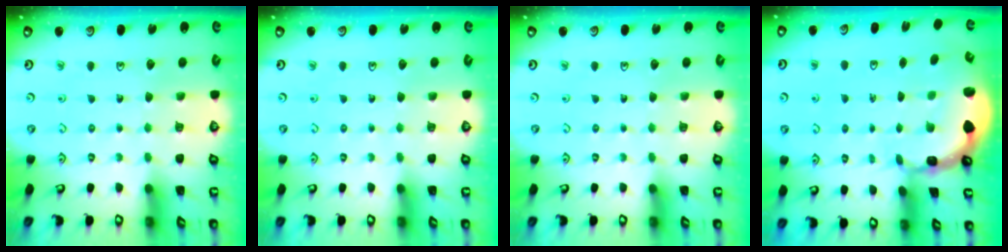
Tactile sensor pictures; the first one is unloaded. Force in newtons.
{"total": 0.0}
{"total": 0.0}
{"total": 2.5, "press": 2.4, "slide": 0.9}